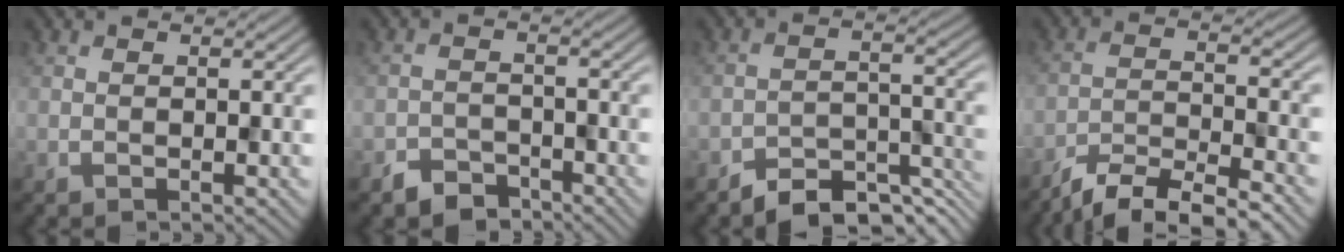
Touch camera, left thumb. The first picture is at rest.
{"total": 3.4, "force": [-2.7, 1.7, 1.0], "torque": [-0.016, 0.001, -0.058]}
{"total": 6.4, "force": [-5.4, 2.2, 2.7], "torque": [-0.035, -0.001, -0.095]}
{"total": 7.4, "force": [-6.2, 1.5, 3.6], "torque": [-0.068, -0.003, -0.118]}